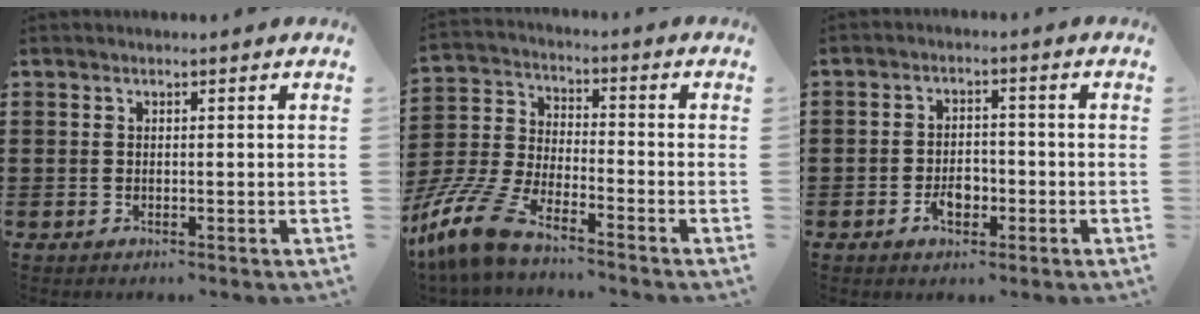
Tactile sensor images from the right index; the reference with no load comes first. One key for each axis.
{"total": 10.5, "fx": -8.6, "fy": 2.0, "fz": 5.6, "tx": -0.147, "ty": 0.007, "tz": -0.178}
{"total": 3.6, "fx": -1.5, "fy": 2.2, "fz": 2.4, "tx": -0.037, "ty": 0.002, "tz": -0.028}